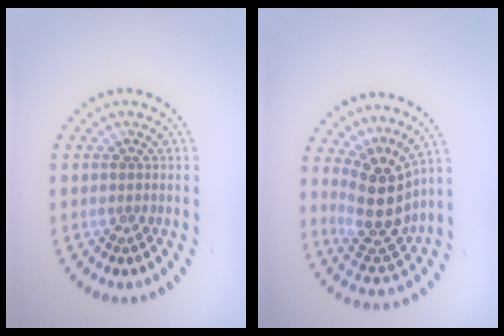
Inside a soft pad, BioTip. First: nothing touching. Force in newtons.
{"total": 4.4, "press": 3.7, "slide": 2.4}